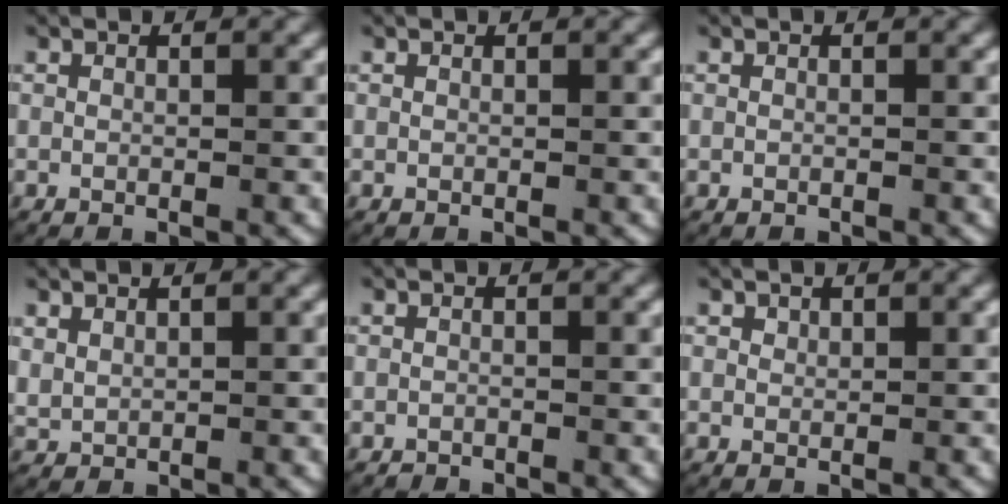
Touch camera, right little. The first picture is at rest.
{"total": 0.0}
{"total": 0.0}
{"total": 1.7, "force": [1.0, 1.3, 0.5], "torque": [-0.017, 0.002, 0.024]}
{"total": 0.6, "force": [-0.6, 0.0, -0.1], "torque": [-0.001, -0.005, -0.010]}
{"total": 0.7, "force": [0.5, 0.5, 0.2], "torque": [-0.007, -0.001, 0.013]}